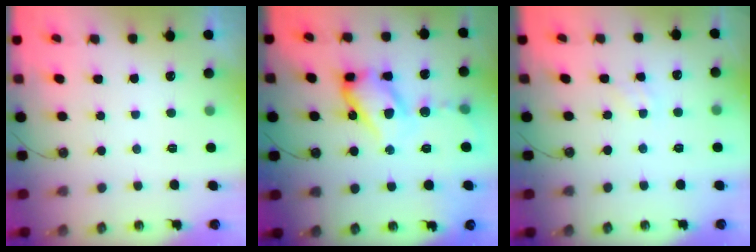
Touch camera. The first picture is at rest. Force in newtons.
{"total": 17.3, "press": 17.2, "slide": 2.3}
{"total": 0.9, "press": 0.9, "slide": 0.2}